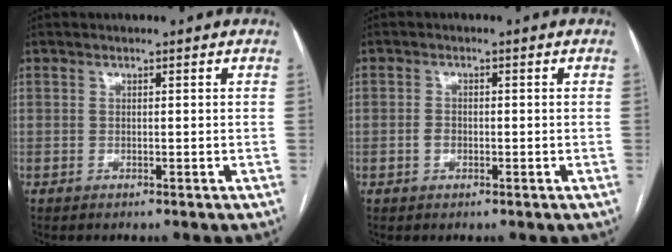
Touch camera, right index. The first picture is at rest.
{"total": 1.6, "force": [-0.5, 1.1, 1.1], "torque": [-0.021, 0.003, -0.008]}